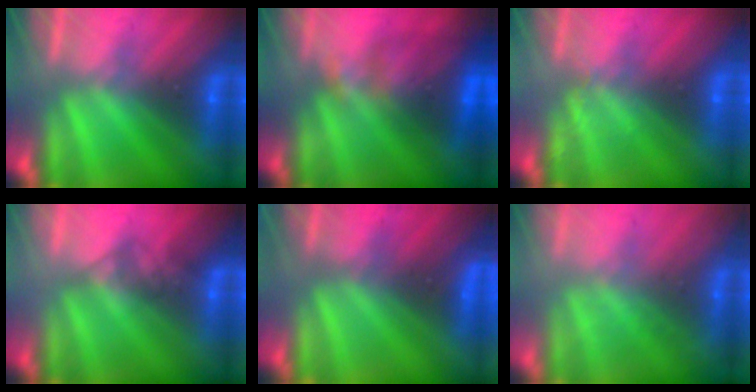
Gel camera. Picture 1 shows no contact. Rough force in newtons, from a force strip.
{"total": 4.5}
{"total": 2.1}
{"total": 1.6}
{"total": 4.6}
{"total": 1.7}